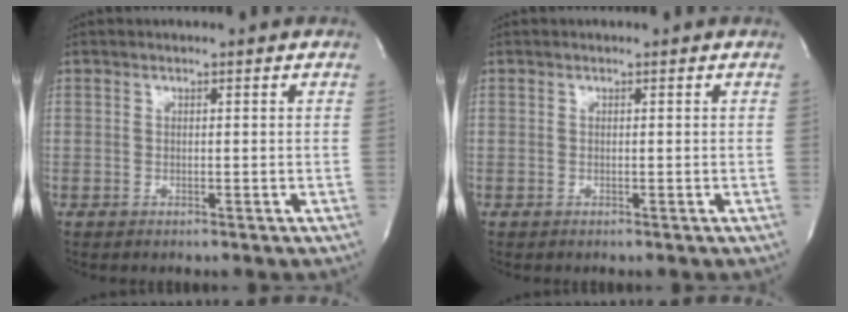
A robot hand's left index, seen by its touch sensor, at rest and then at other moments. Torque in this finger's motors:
{"motor_torque": [0.00, 0.00, 0.00, 0.00]}